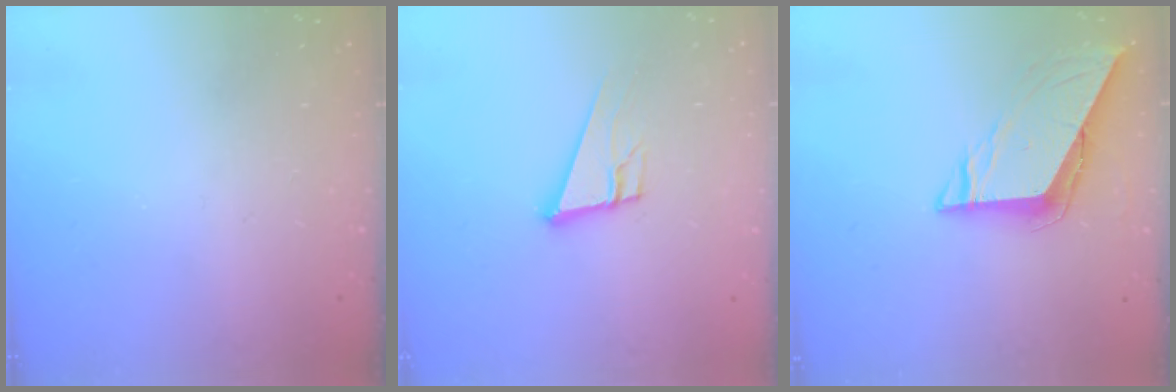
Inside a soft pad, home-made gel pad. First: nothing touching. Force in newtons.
{"total": 10.6, "press": 10.1, "slide": 3.3}
{"total": 7.4, "press": 7.4, "slide": 0.6}